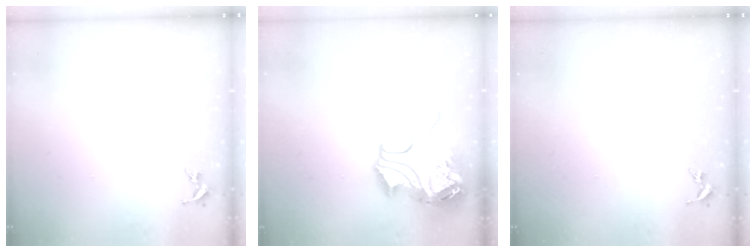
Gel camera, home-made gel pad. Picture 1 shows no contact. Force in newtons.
{"total": 13.9, "press": 13.8, "slide": 2.1}
{"total": 0.0}